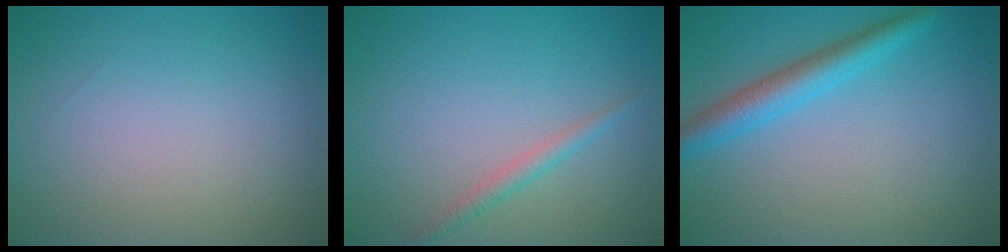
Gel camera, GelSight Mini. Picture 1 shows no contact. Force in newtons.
{"total": 1.4, "press": 1.4, "slide": 0.0}
{"total": 3.5, "press": 3.5, "slide": 0.1}